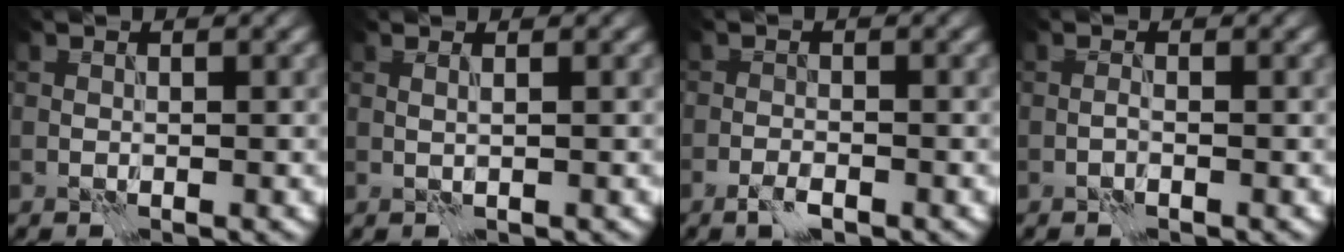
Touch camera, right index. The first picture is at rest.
{"total": 1.3, "force": [0.7, 0.4, 1.0], "torque": [-0.007, -0.005, -0.001]}
{"total": 1.8, "force": [-1.2, 0.6, 1.2], "torque": [-0.024, 0.000, -0.025]}
{"total": 0.5, "force": [-0.4, -0.1, 0.2], "torque": [-0.004, 0.003, -0.011]}